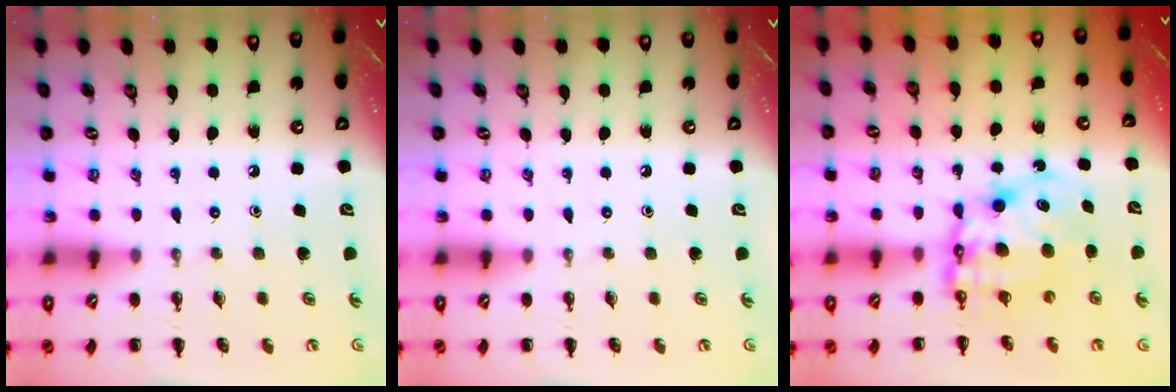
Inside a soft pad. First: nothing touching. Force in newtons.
{"total": 0.0}
{"total": 10.5, "press": 10.1, "slide": 3.0}